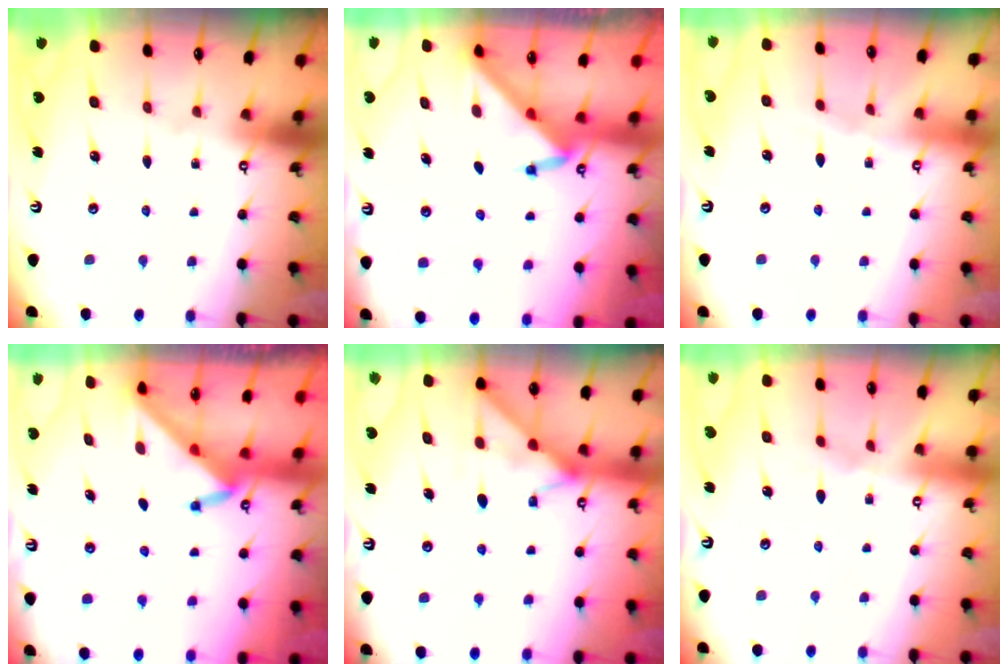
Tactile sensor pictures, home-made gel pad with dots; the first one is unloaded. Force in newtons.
{"total": 3.2, "press": 3.2, "slide": 0.0}
{"total": 2.4, "press": 2.4, "slide": 0.4}
{"total": 3.2, "press": 3.2, "slide": 0.1}
{"total": 13.5, "press": 13.5, "slide": 1.2}
{"total": 2.8, "press": 2.8, "slide": 0.5}